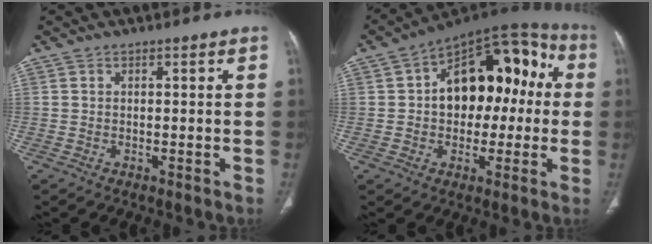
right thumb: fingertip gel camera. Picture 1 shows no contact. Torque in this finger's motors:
{"motor_torque": [0.15, 2.29, 1.57, -0.22, 0.12]}